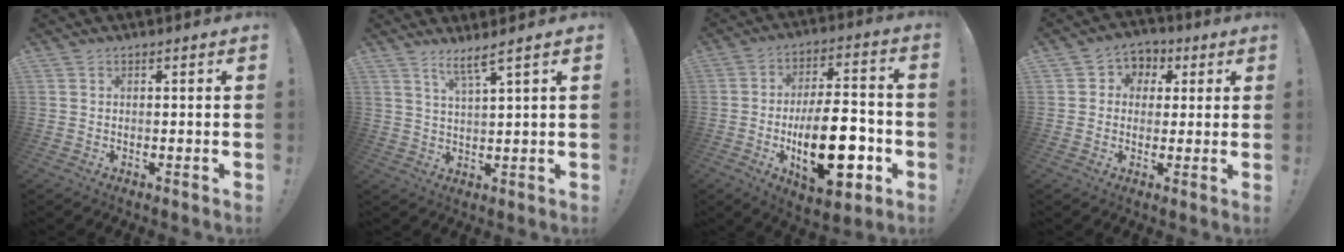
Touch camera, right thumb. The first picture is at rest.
{"total": 5.3, "force": [3.8, -0.1, 3.7], "torque": [-0.069, -0.017, 0.062]}
{"total": 21.9, "force": [-5.6, 9.9, 18.7], "torque": [-0.308, 0.023, -0.083]}
{"total": 5.7, "force": [-0.3, 5.4, 1.7], "torque": [-0.020, 0.010, -0.001]}